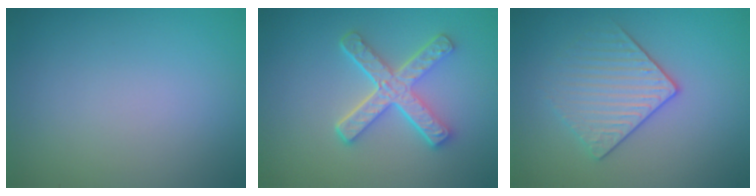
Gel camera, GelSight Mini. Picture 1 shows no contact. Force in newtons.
{"total": 4.8, "press": 3.7, "slide": 3.0}
{"total": 3.2, "press": 3.0, "slide": 1.2}